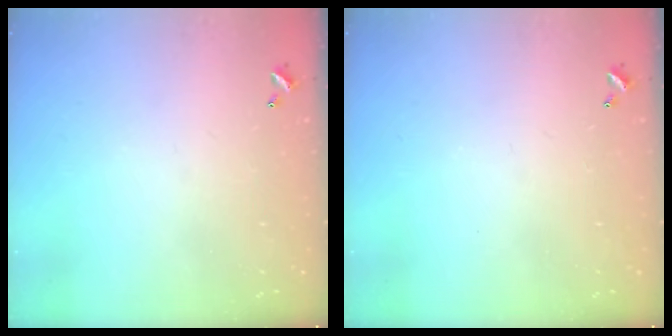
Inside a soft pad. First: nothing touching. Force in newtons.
{"total": 0.0}